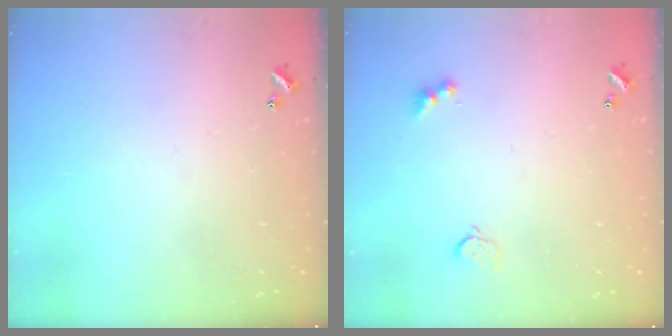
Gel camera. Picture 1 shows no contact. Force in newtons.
{"total": 4.2, "press": 4.2, "slide": 0.6}